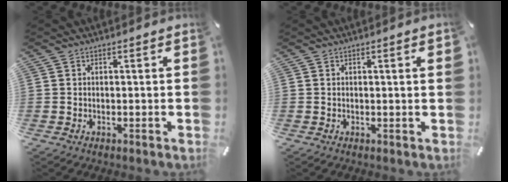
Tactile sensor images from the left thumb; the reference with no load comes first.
{"total": 1.7, "force": [0.3, 0.2, 1.7], "torque": [-0.030, 0.001, 0.004]}